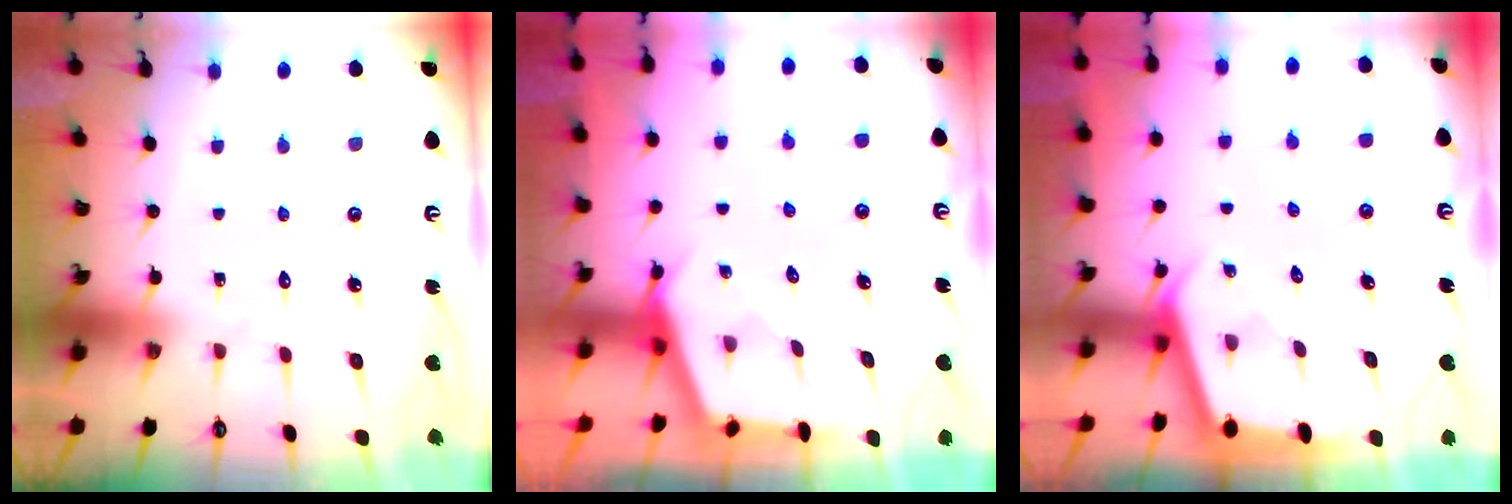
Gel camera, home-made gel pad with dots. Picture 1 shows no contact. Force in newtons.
{"total": 2.9, "press": 2.9, "slide": 0.4}
{"total": 2.4, "press": 2.4, "slide": 0.2}